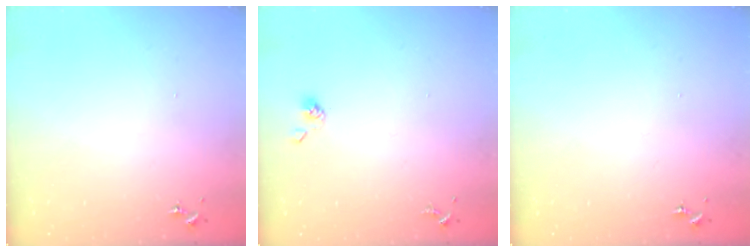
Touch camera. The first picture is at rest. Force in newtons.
{"total": 3.8, "press": 3.7, "slide": 0.8}
{"total": 0.0}